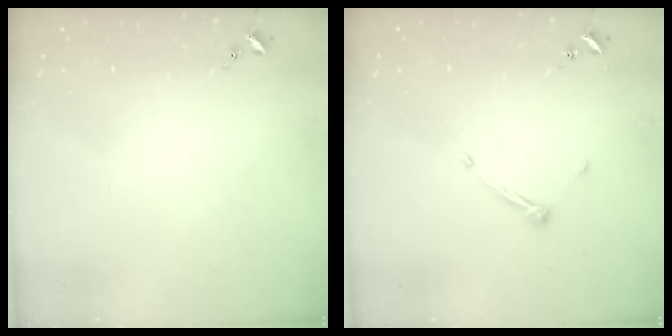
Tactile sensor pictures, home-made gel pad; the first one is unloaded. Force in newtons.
{"total": 5.8, "press": 5.8, "slide": 0.7}